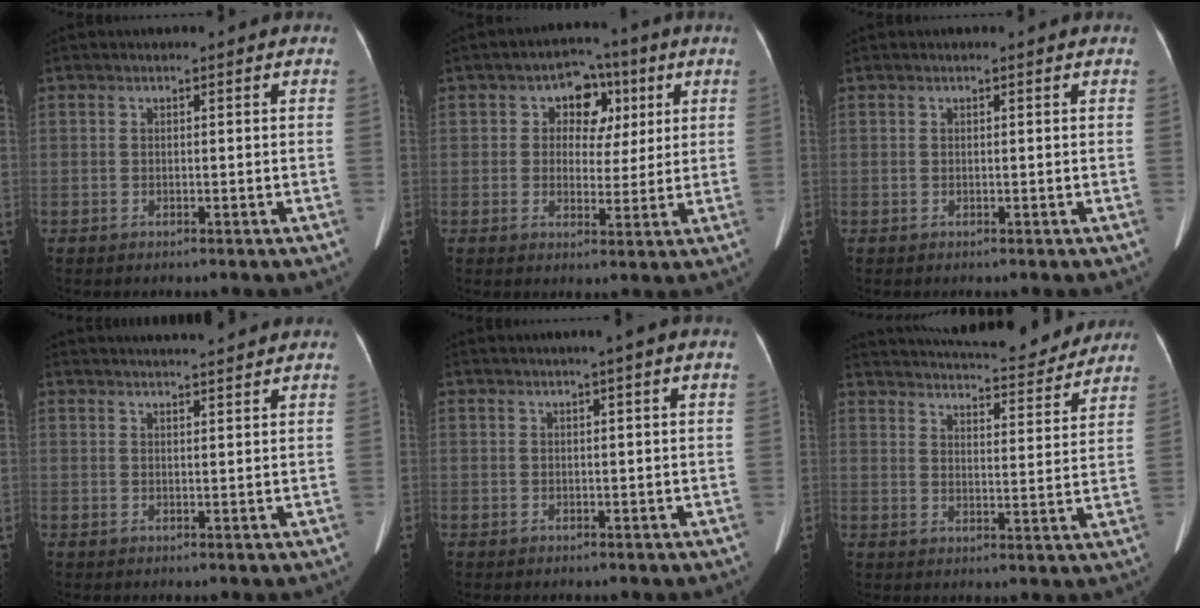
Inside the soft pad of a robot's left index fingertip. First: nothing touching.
{"total": 6.7, "force": [2.3, 5.0, 3.9], "torque": [-0.050, 0.026, 0.036]}
{"total": 0.5, "force": [0.5, 0.0, 0.2], "torque": [-0.009, 0.004, 0.007]}
{"total": 7.8, "force": [7.3, 0.4, 2.8], "torque": [-0.042, 0.024, 0.092]}
{"total": 1.4, "force": [0.8, -0.5, 1.0], "torque": [-0.015, 0.004, 0.019]}
{"total": 19.3, "force": [17.9, 3.2, 6.5], "torque": [-0.099, -0.009, 0.234]}